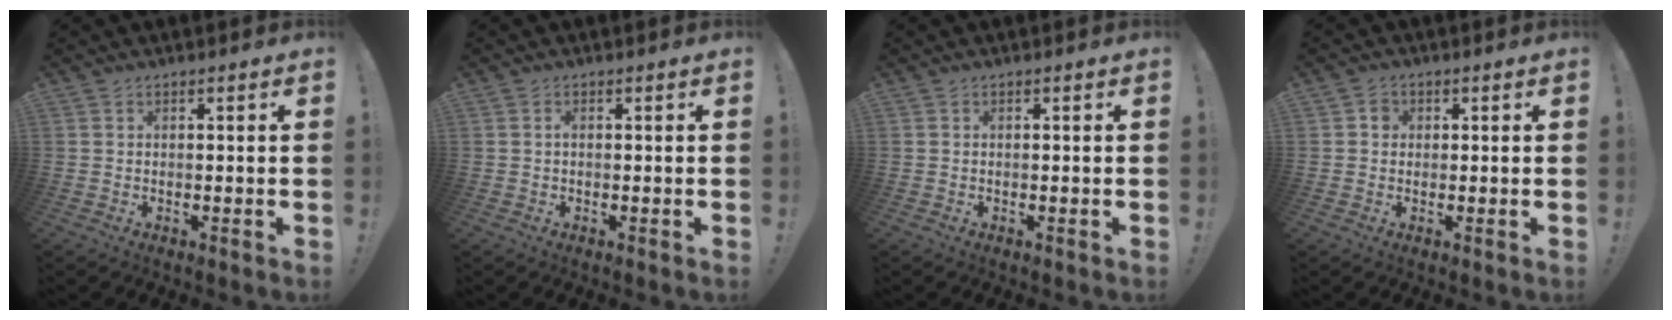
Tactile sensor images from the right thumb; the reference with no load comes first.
{"total": 0.6, "force": [-0.2, 0.1, 0.6], "torque": [-0.014, 0.002, -0.005]}
{"total": 0.0}
{"total": 2.4, "force": [-0.1, 2.2, 1.1], "torque": [-0.016, 0.007, -0.004]}